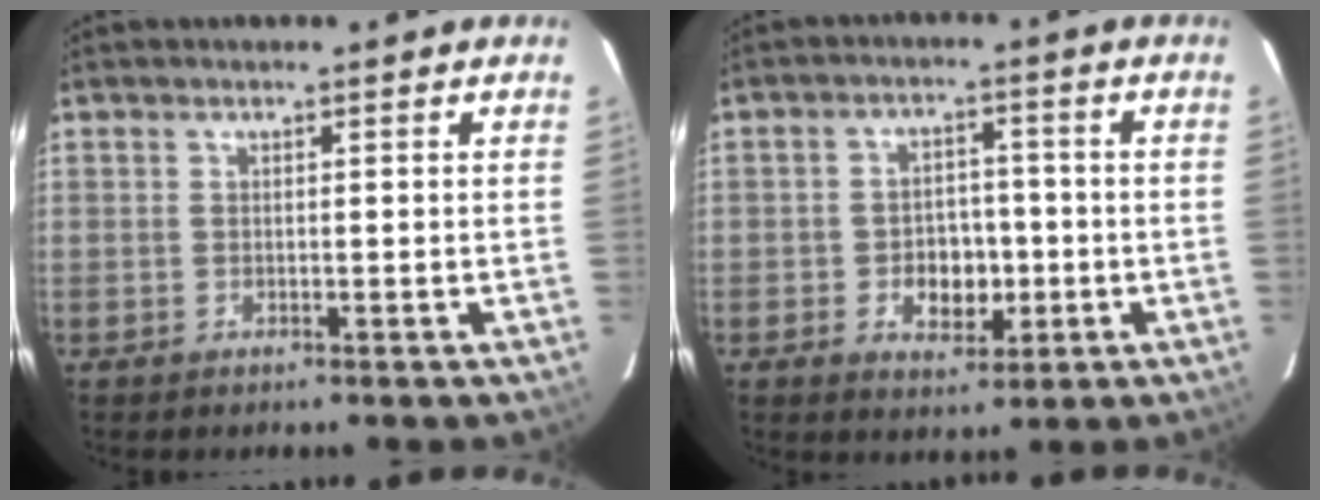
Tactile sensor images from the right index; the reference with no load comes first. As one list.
[{"total": 7.1, "force": [-2.0, 5.2, 4.3], "torque": [-0.088, 0.006, -0.022]}]